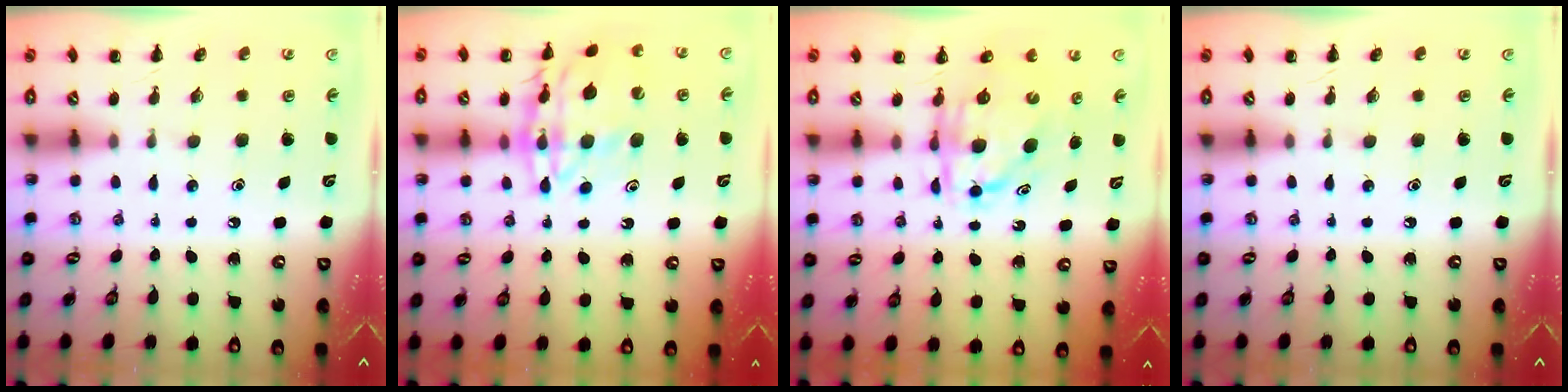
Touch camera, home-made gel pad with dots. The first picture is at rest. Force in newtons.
{"total": 16.2, "press": 16.0, "slide": 2.3}
{"total": 6.4, "press": 6.3, "slide": 0.8}
{"total": 0.0}